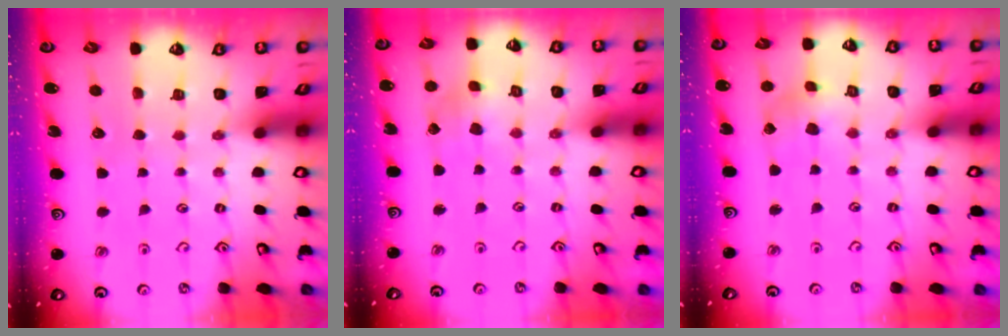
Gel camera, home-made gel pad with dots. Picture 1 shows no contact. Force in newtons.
{"total": 3.1, "press": 3.1, "slide": 0.2}
{"total": 2.7, "press": 2.7, "slide": 0.5}